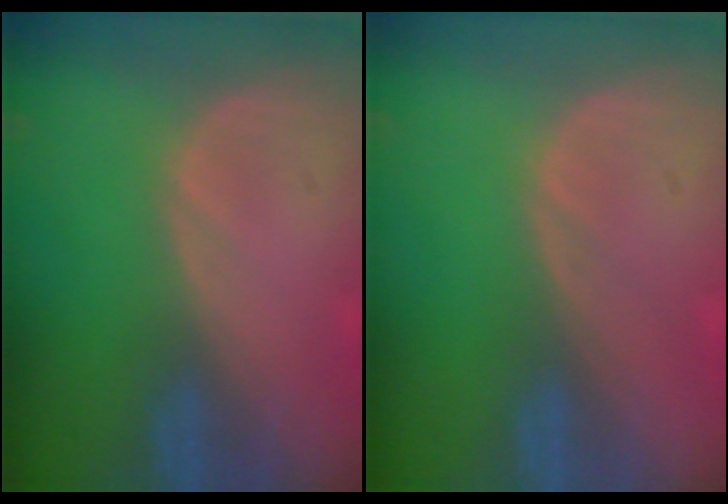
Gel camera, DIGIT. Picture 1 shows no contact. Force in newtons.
{"total": 0.0}